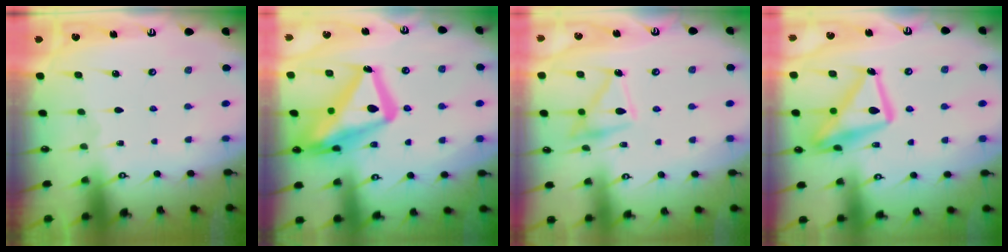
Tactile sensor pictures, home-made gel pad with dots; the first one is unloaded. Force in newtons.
{"total": 21.0, "press": 20.9, "slide": 1.8}
{"total": 14.8, "press": 14.7, "slide": 0.9}
{"total": 17.3, "press": 17.2, "slide": 1.3}